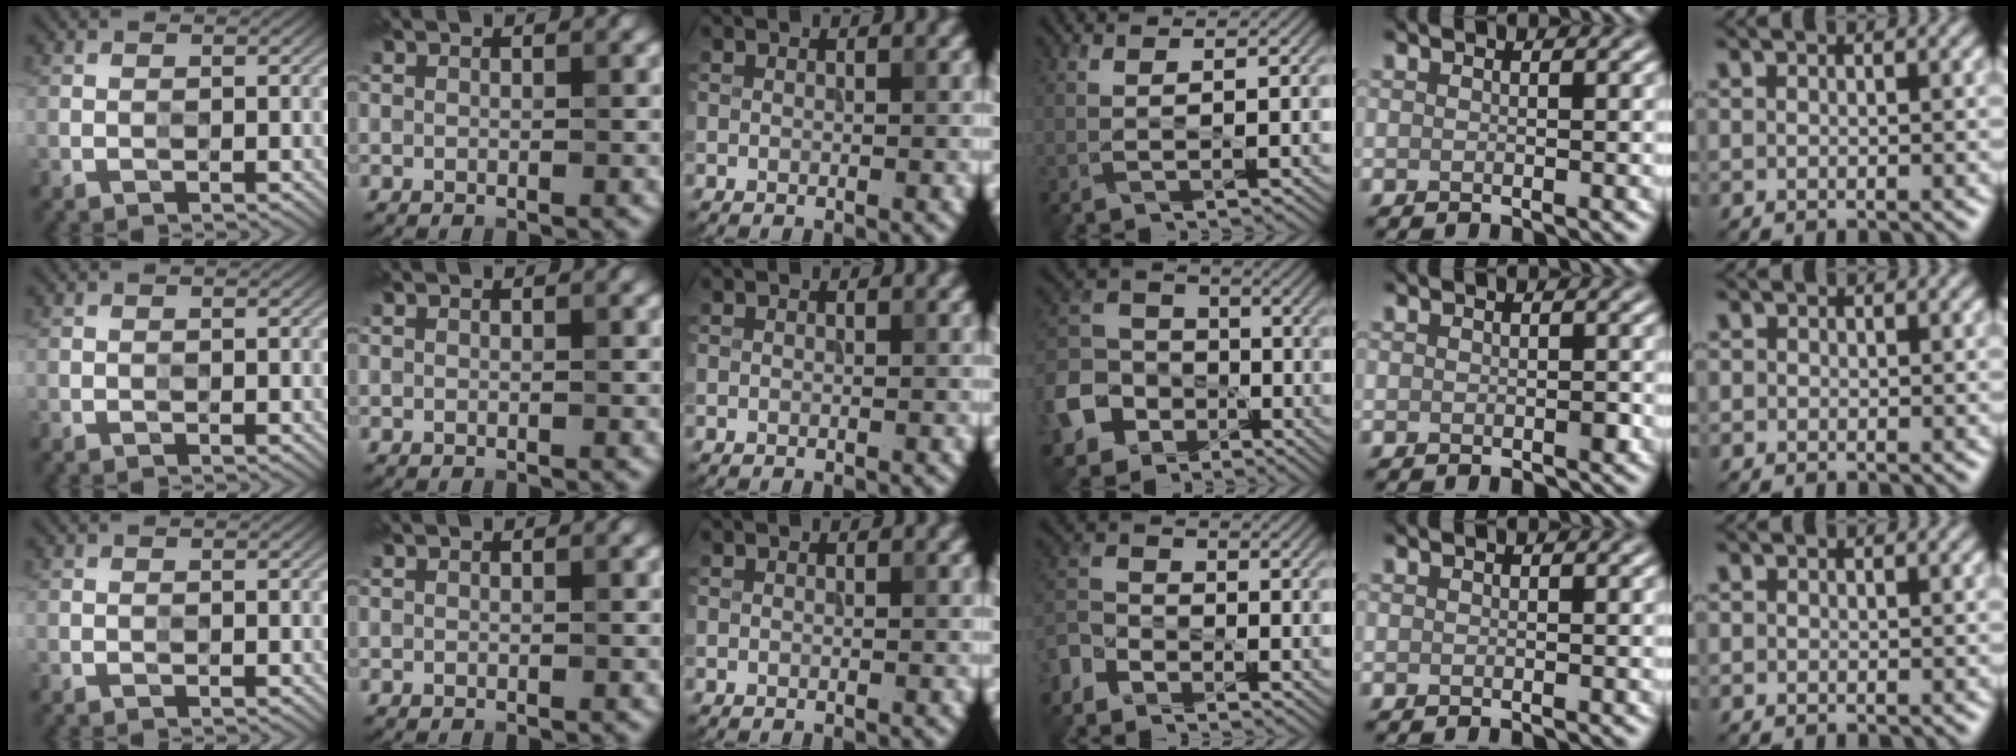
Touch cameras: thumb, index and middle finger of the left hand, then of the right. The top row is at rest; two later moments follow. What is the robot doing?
{"motion": "press", "object": "stopwatch"}